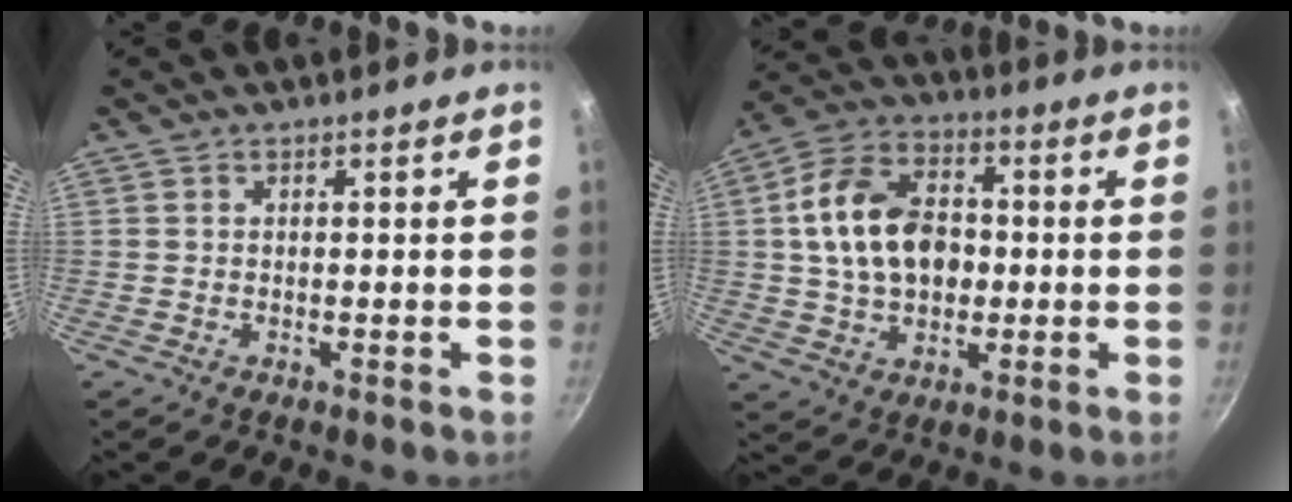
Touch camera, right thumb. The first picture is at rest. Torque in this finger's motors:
{"motor_torque": [-0.32, 0.79, 0.47, -0.03, 0.20]}